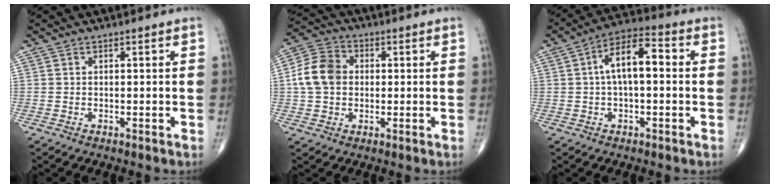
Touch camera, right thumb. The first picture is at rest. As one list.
[{"total": 9.3, "force": [0.4, 7.4, 5.6], "torque": [-0.094, 0.021, -0.002]}, {"total": 9.9, "force": [1.0, 4.4, 8.8], "torque": [-0.152, 0.033, 0.007]}]